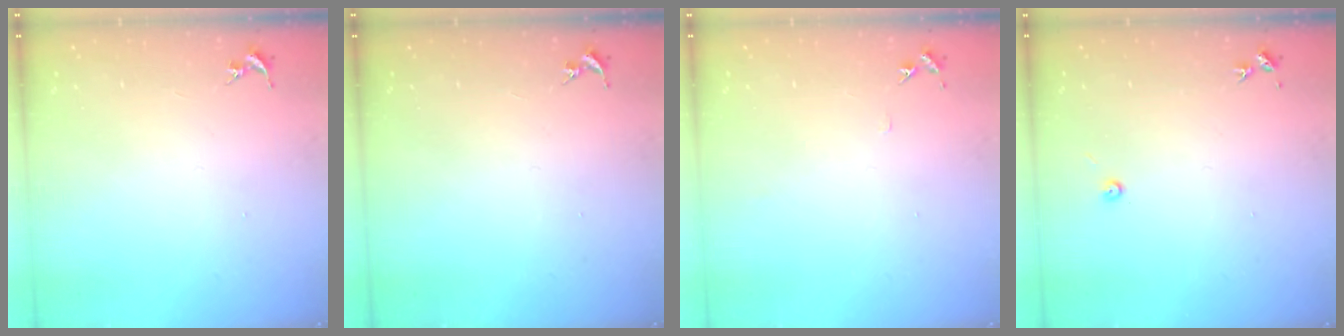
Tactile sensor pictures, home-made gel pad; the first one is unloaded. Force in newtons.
{"total": 0.0}
{"total": 4.0, "press": 4.0, "slide": 0.5}
{"total": 3.5, "press": 3.5, "slide": 0.3}